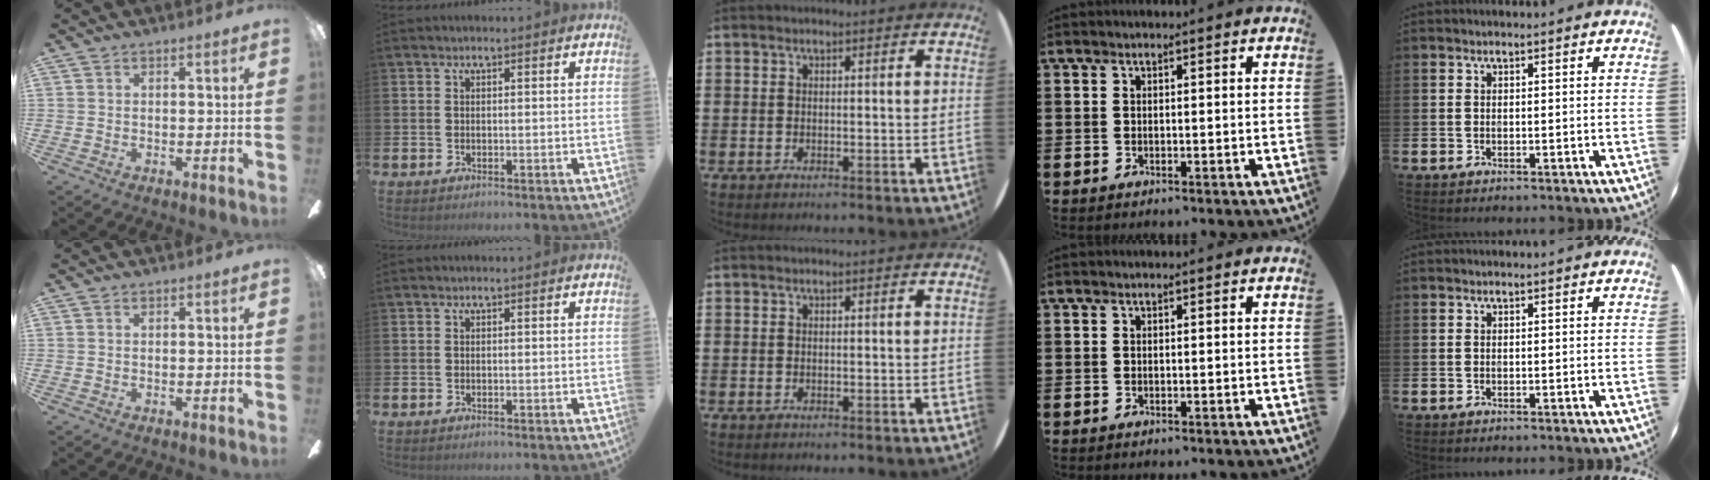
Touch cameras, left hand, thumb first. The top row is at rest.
{}